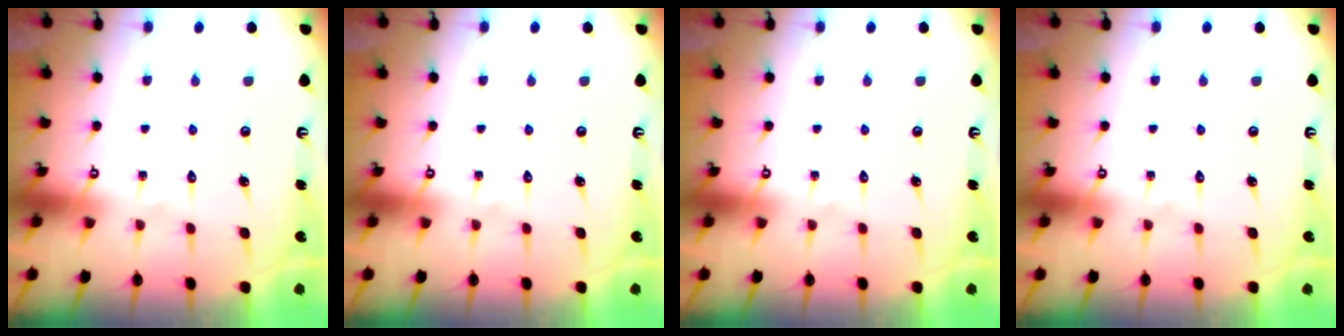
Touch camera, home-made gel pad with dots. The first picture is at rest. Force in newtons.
{"total": 0.0}
{"total": 0.0}
{"total": 0.0}